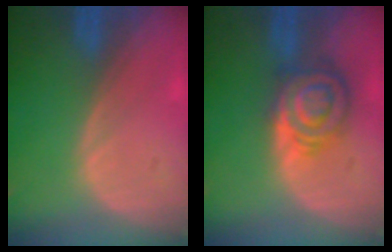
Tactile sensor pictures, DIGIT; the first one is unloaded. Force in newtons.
{"total": 7.0, "press": 7.0, "slide": 0.2}